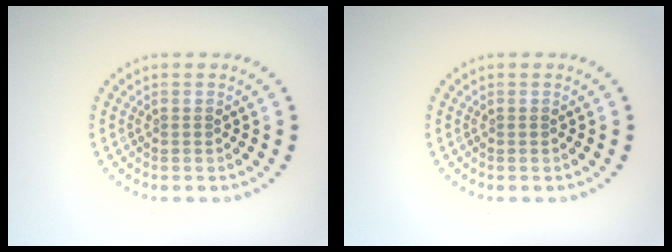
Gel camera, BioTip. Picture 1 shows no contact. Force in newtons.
{"total": 0.0}